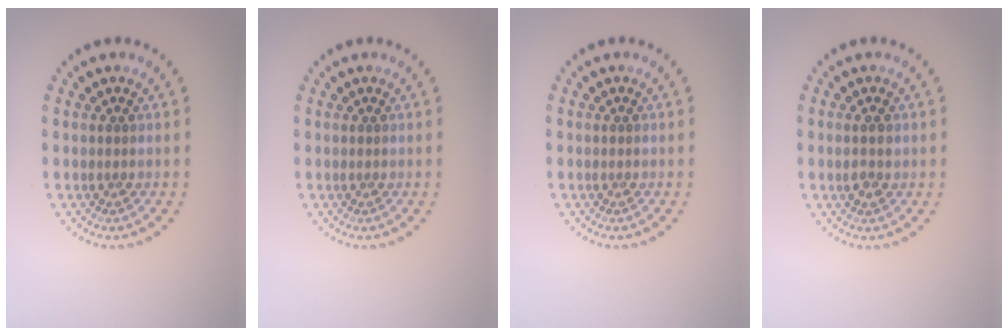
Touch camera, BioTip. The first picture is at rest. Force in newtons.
{"total": 0.0}
{"total": 0.0}
{"total": 1.5, "press": 1.5, "slide": 0.1}